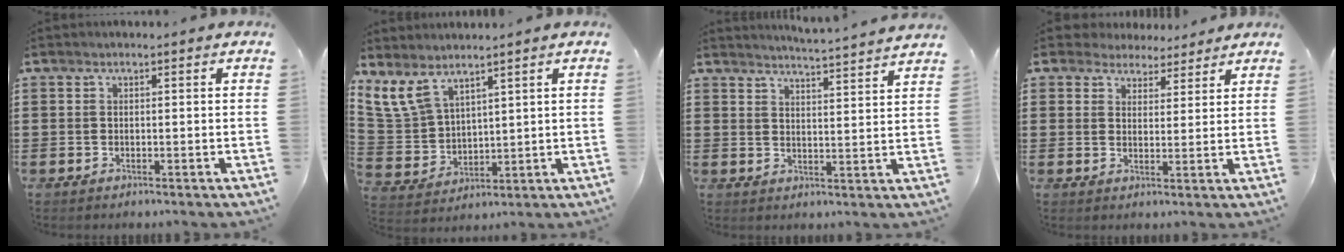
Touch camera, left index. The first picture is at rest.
{"total": 7.3, "force": [5.2, 3.5, 3.7], "torque": [-0.099, -0.012, 0.099]}
{"total": 4.1, "force": [3.9, -1.0, 0.2], "torque": [-0.020, -0.028, 0.067]}
{"total": 3.7, "force": [3.4, 1.6, 0.0], "torque": [-0.016, 0.000, 0.064]}